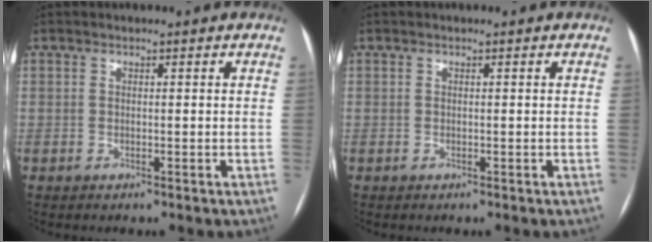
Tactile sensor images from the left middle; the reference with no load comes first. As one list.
[{"total": 0.0}]